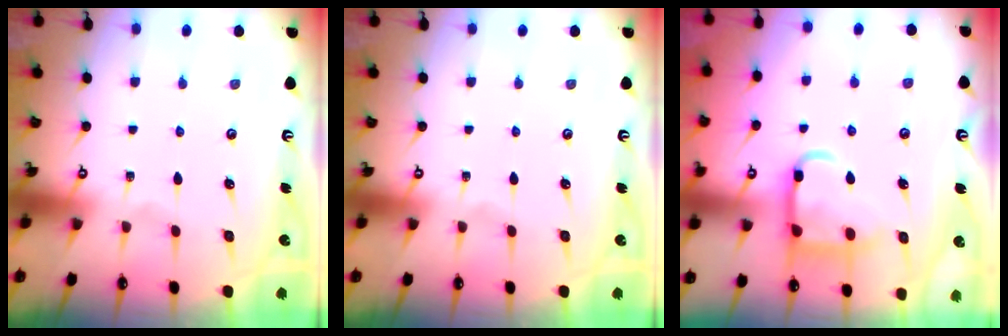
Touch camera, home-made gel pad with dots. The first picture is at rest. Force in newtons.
{"total": 0.0}
{"total": 11.7, "press": 11.6, "slide": 1.5}